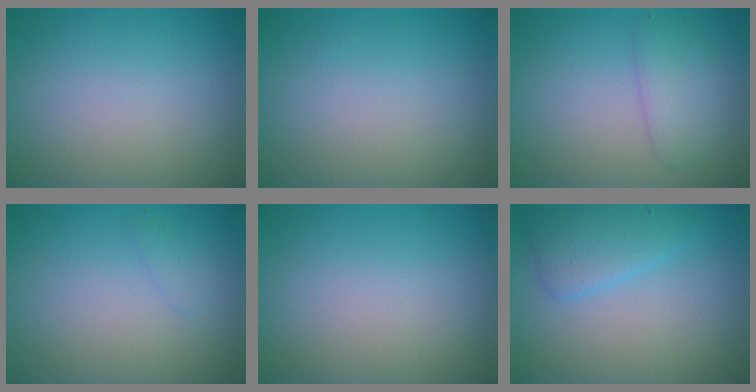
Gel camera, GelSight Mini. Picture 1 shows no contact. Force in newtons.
{"total": 0.0}
{"total": 2.7, "press": 2.7, "slide": 0.1}
{"total": 0.8, "press": 0.8, "slide": 0.0}
{"total": 0.0}
{"total": 2.9, "press": 2.9, "slide": 0.1}